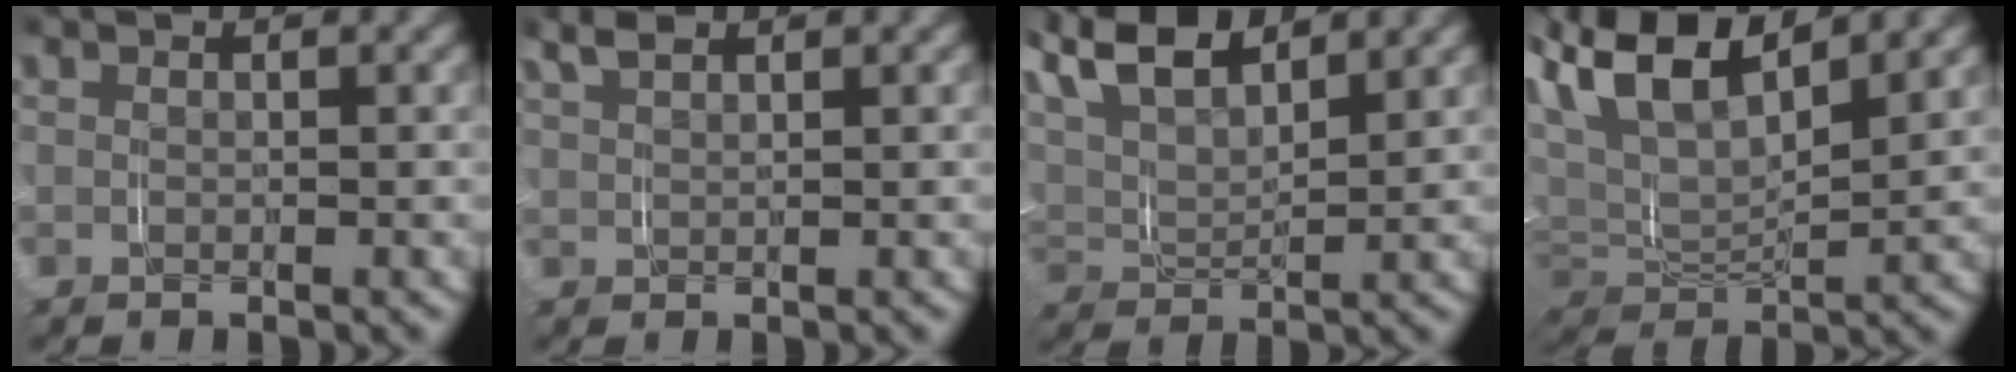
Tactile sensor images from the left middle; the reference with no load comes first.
{"total": 1.4, "force": [1.3, 0.2, 0.5], "torque": [-0.012, 0.002, 0.026]}
{"total": 7.7, "force": [4.3, 4.1, 4.9], "torque": [-0.123, 0.004, 0.066]}
{"total": 11.6, "force": [4.0, 8.2, 7.2], "torque": [-0.172, -0.002, 0.056]}